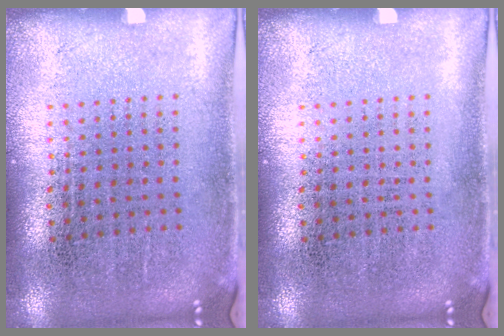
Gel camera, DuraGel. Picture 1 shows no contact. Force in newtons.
{"total": 0.0}